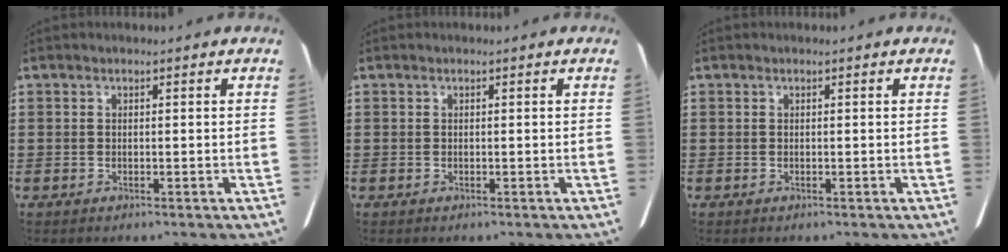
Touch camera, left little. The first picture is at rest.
{"total": 0.0}
{"total": 0.0}